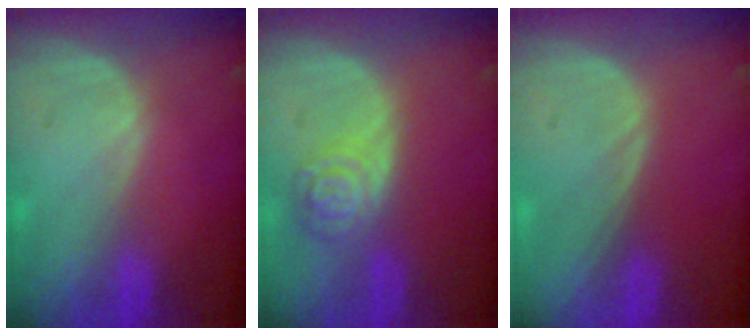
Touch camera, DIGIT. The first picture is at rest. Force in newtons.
{"total": 5.3, "press": 4.8, "slide": 2.3}
{"total": 0.0}